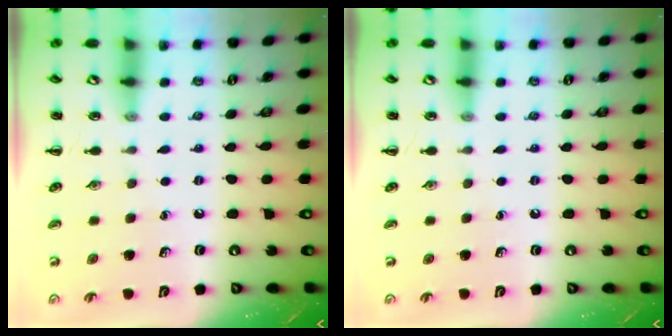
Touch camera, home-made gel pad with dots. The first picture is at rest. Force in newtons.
{"total": 0.0}